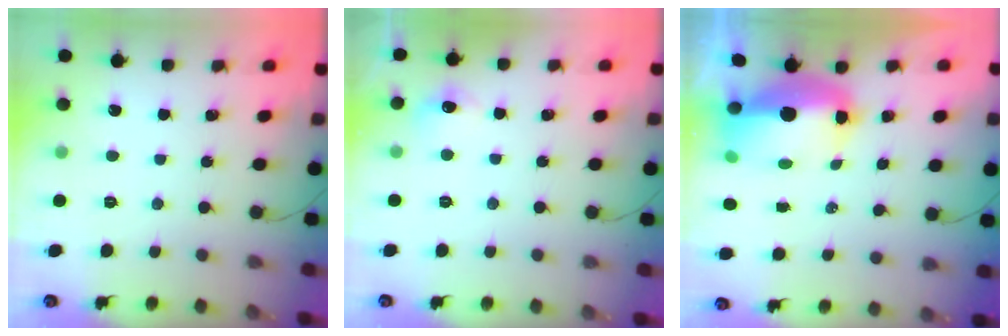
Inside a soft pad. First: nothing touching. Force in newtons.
{"total": 6.0, "press": 5.9, "slide": 1.2}
{"total": 12.0, "press": 11.7, "slide": 2.7}